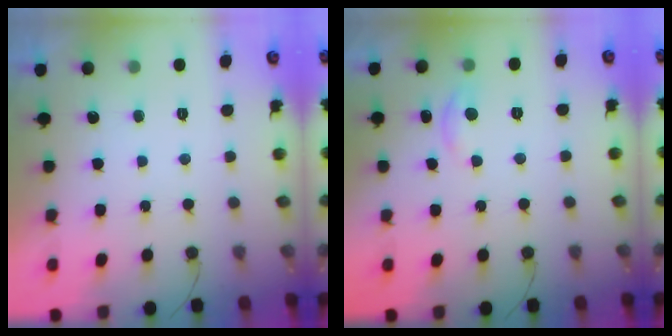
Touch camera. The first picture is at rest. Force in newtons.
{"total": 4.4, "press": 4.3, "slide": 0.6}